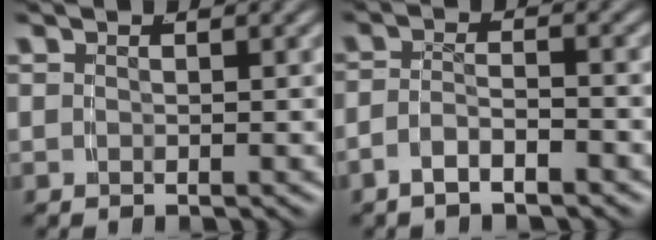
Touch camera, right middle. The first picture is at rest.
{"total": 2.6, "force": [-2.1, 0.5, 1.4], "torque": [-0.022, -0.004, -0.035]}